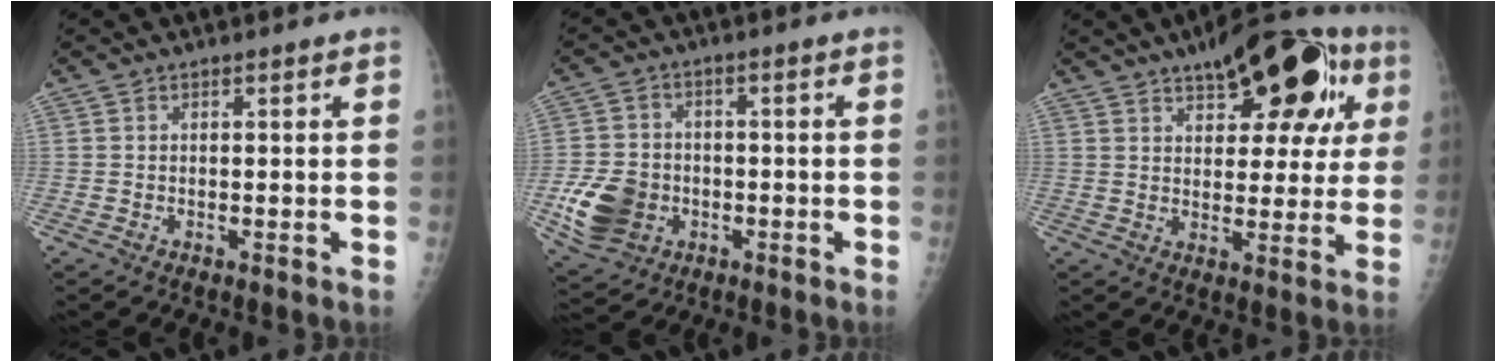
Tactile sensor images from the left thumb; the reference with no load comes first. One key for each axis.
{"total": 10.7, "fx": -2.9, "fy": 8.6, "fz": 5.7, "tx": -0.096, "ty": 0.008, "tz": -0.049}
{"total": 19.8, "fx": 9.2, "fy": 9.2, "fz": 14.9, "tx": -0.163, "ty": 0.005, "tz": 0.126}